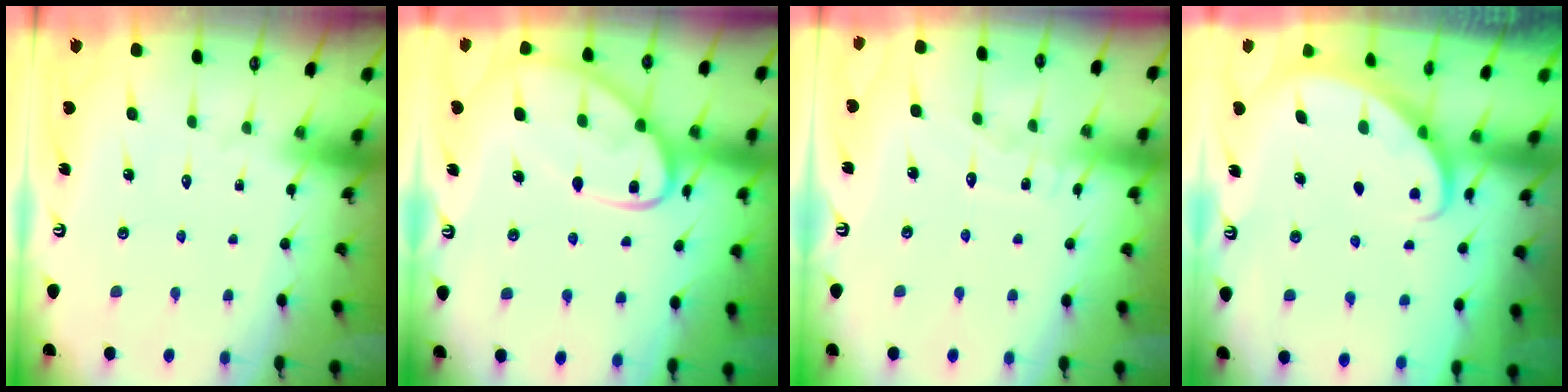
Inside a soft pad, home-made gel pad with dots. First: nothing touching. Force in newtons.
{"total": 13.6, "press": 13.5, "slide": 1.3}
{"total": 5.3, "press": 5.2, "slide": 0.5}
{"total": 2.3, "press": 2.3, "slide": 0.1}